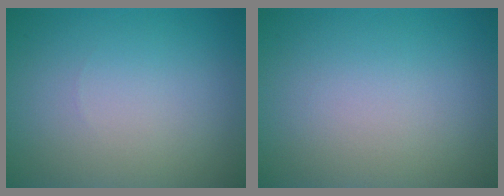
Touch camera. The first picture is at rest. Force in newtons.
{"total": 0.0}